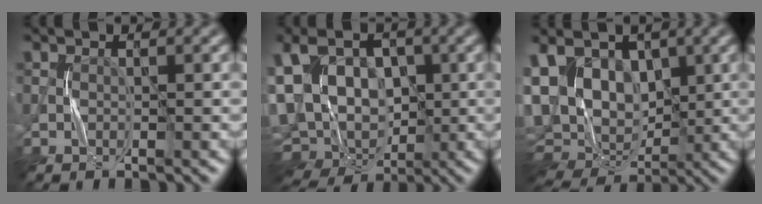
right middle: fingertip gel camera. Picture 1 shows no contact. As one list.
[{"total": 14.0, "force": [-0.4, 10.2, 9.6], "torque": [-0.186, 0.026, -0.004]}, {"total": 13.3, "force": [2.5, 9.1, 9.4], "torque": [-0.171, 0.022, 0.060]}]